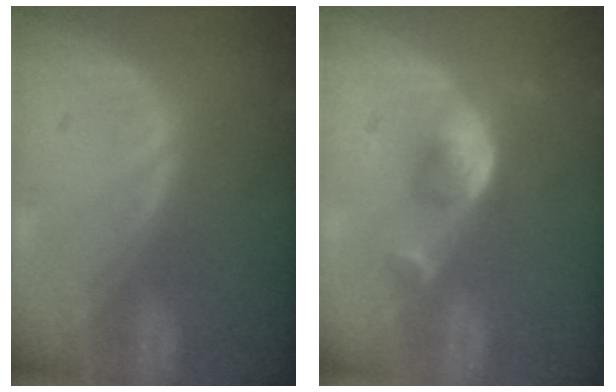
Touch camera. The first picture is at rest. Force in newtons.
{"total": 5.2, "press": 4.7, "slide": 2.2}